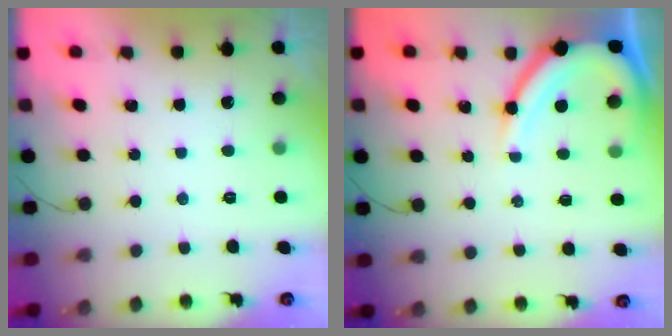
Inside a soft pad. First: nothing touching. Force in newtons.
{"total": 9.5, "press": 9.4, "slide": 0.9}